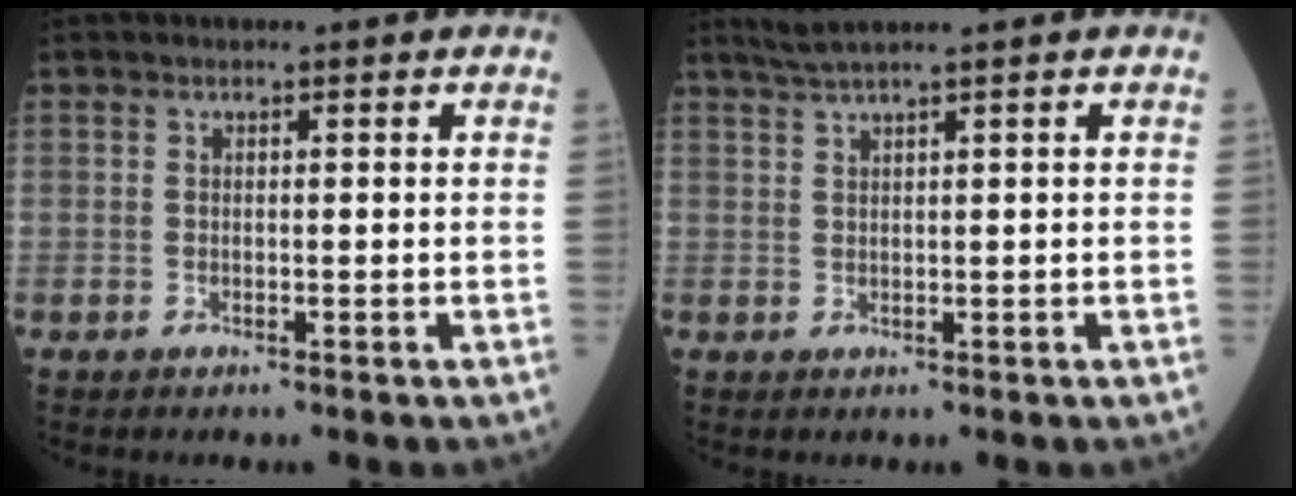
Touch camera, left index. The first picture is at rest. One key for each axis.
{"total": 2.9, "fx": 2.3, "fy": -1.1, "fz": 1.3, "tx": -0.031, "ty": 0.008, "tz": 0.051}